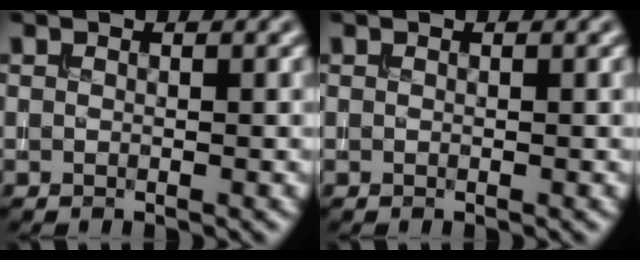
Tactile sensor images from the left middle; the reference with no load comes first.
{"total": 0.0}